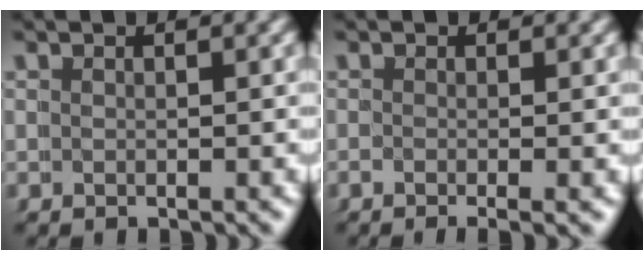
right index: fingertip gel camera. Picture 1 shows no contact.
{"total": 2.0, "force": [-1.0, -0.4, 1.6], "torque": [-0.015, -0.001, -0.018]}